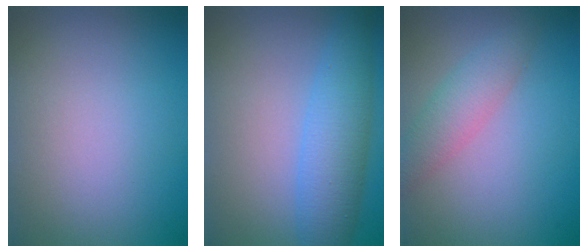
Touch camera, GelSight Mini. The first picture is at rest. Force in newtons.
{"total": 5.1, "press": 5.1, "slide": 0.3}
{"total": 3.1, "press": 3.1, "slide": 0.1}